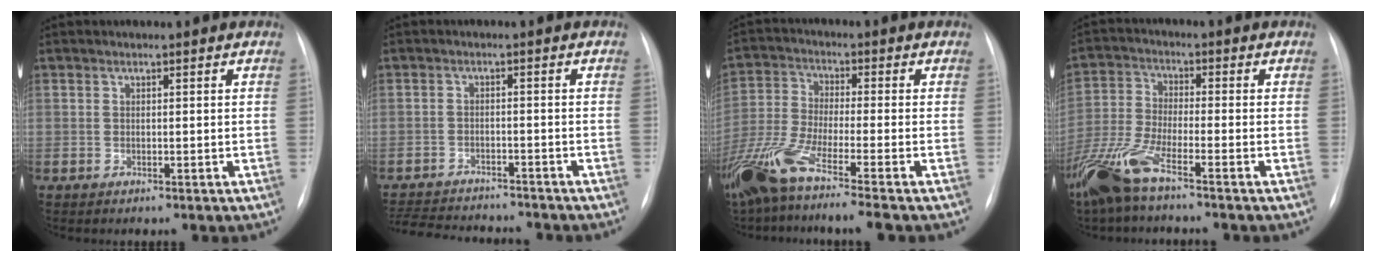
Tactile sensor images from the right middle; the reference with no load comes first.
{"total": 12.7, "force": [-11.8, 2.4, 3.9], "torque": [-0.079, -0.001, -0.168]}
{"total": 13.8, "force": [-9.8, -0.3, 9.7], "torque": [-0.208, -0.044, -0.186]}
{"total": 10.4, "force": [-7.2, 1.4, 7.3], "torque": [-0.169, -0.023, -0.146]}